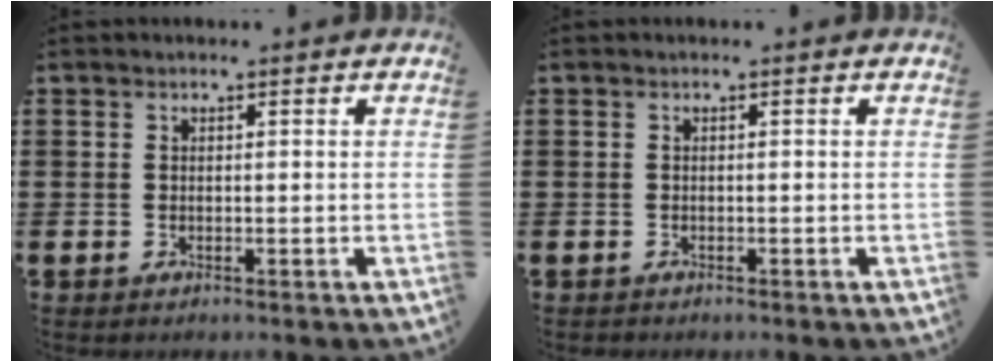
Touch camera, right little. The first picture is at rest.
{"total": 0.0}